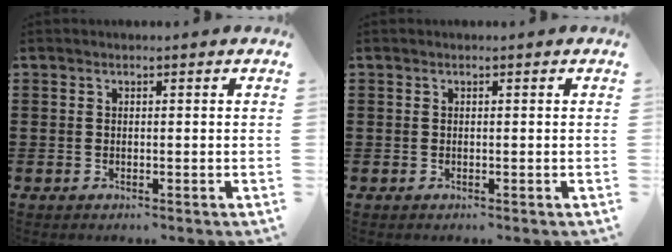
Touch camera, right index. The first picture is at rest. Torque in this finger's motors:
{"motor_torque": [0.00, 0.00, 0.03, -0.01]}